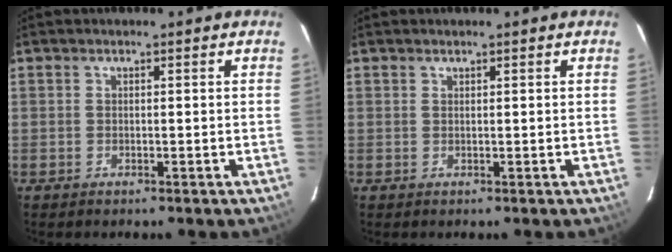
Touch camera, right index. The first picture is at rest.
{"total": 0.0}